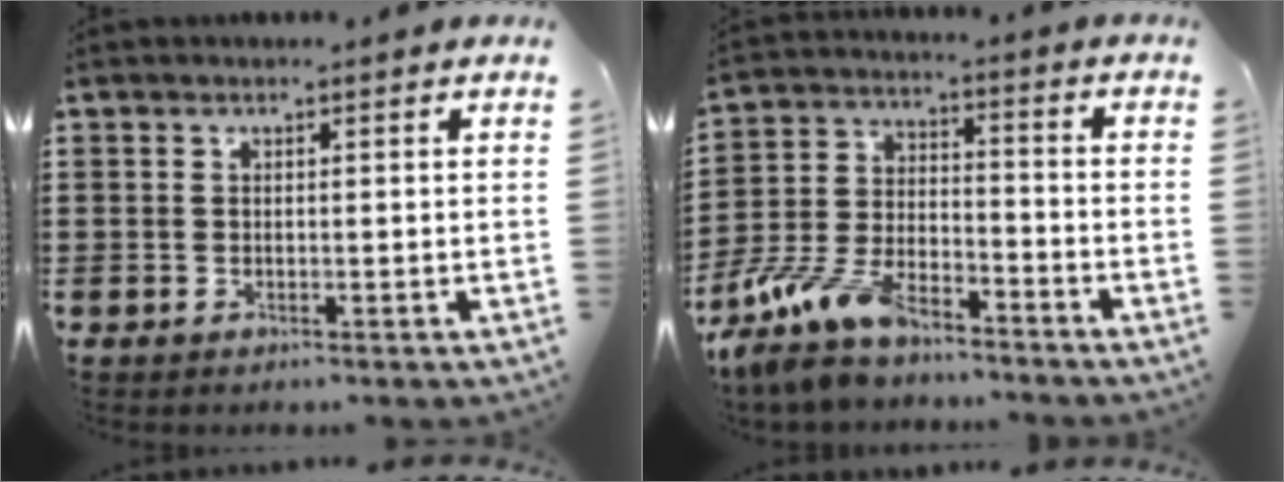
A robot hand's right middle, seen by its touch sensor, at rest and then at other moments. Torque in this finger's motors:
{"motor_torque": [1.86, 0.28, 0.41, 0.09]}